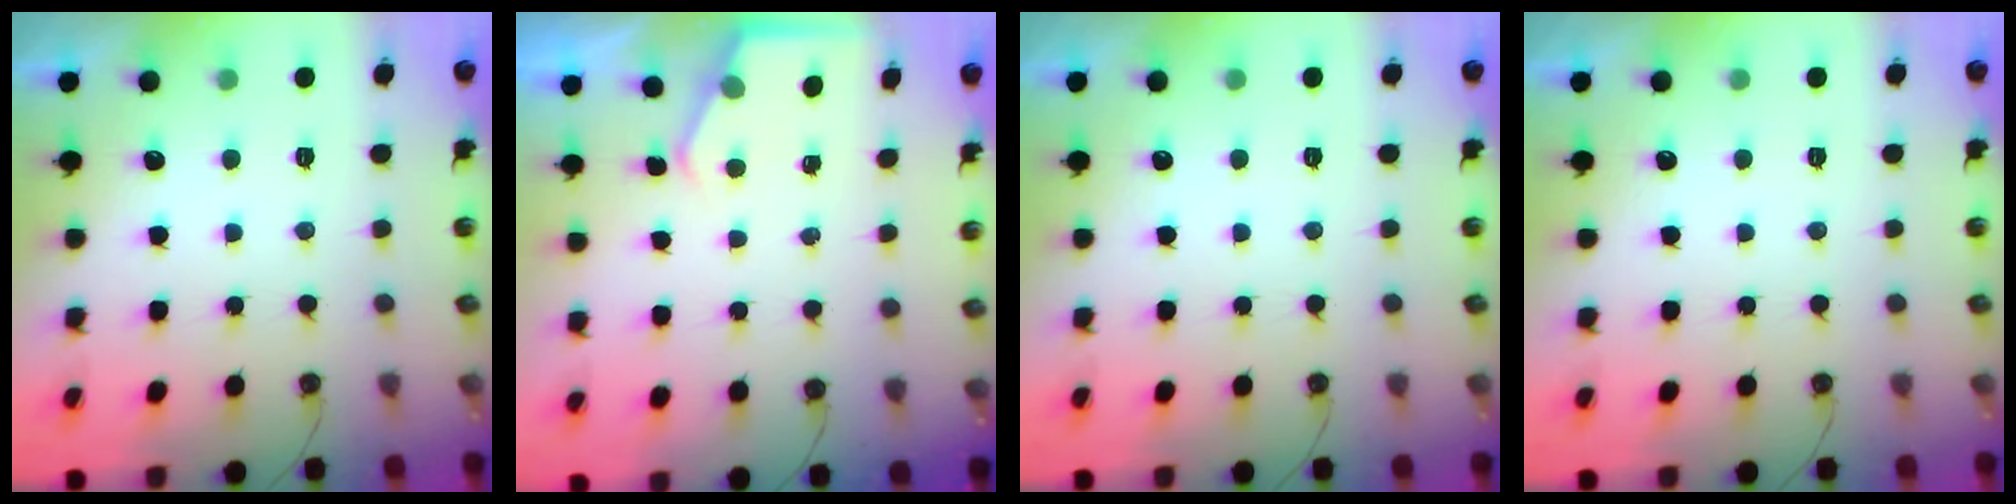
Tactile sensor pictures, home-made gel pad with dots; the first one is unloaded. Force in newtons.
{"total": 2.9, "press": 2.9, "slide": 0.5}
{"total": 0.0}
{"total": 0.0}